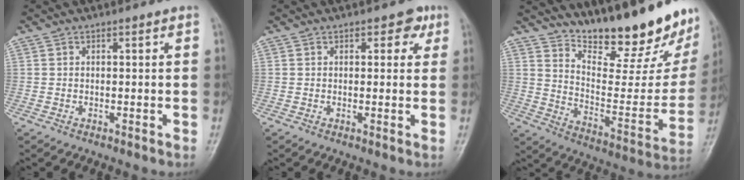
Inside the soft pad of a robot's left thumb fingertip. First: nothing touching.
{"total": 3.3, "force": [1.5, 2.2, 2.0], "torque": [0.004, -0.001, 0.012]}
{"total": 24.7, "force": [19.7, 6.6, 13.3], "torque": [-0.159, -0.130, 0.286]}